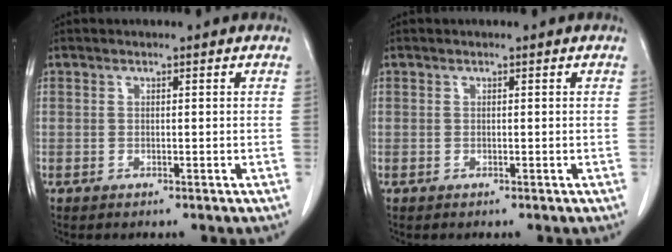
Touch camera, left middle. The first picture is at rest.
{"total": 0.0}